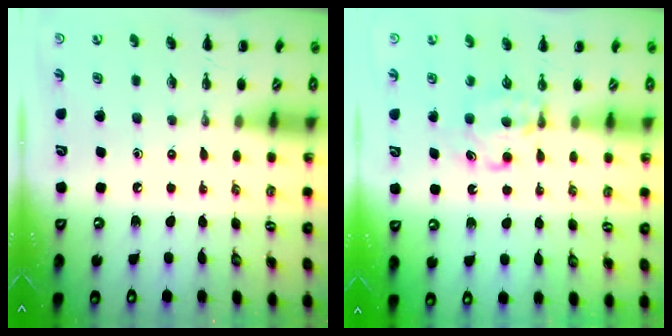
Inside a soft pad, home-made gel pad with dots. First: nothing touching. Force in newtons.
{"total": 5.7, "press": 5.5, "slide": 1.5}